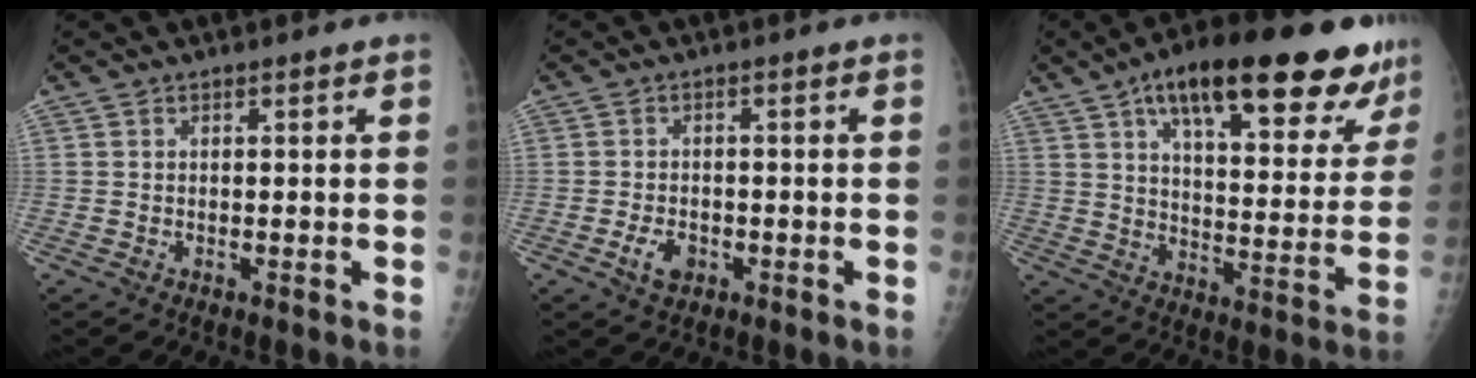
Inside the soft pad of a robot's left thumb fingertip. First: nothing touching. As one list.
[{"total": 3.6, "force": [-1.5, 2.3, 2.3], "torque": [-0.037, 0.008, -0.023]}, {"total": 27.3, "force": [16.5, 9.2, 19.6], "torque": [-0.252, -0.025, 0.242]}]